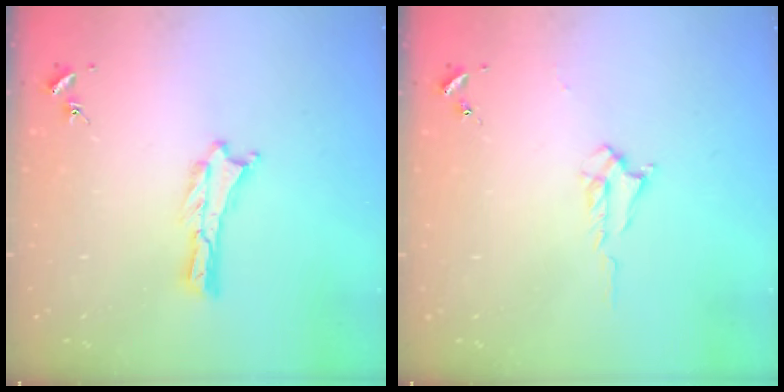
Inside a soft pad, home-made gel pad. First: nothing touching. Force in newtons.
{"total": 1.7, "press": 1.7, "slide": 0.3}